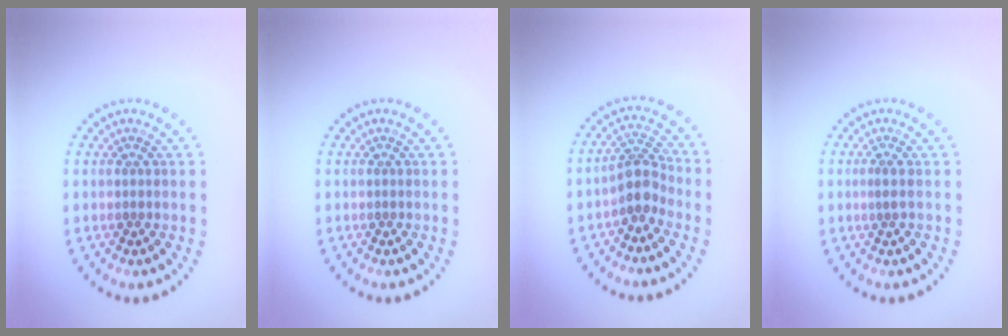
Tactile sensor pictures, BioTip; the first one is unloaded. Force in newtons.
{"total": 0.0}
{"total": 2.9, "press": 2.3, "slide": 1.8}
{"total": 0.8, "press": 0.5, "slide": 0.6}